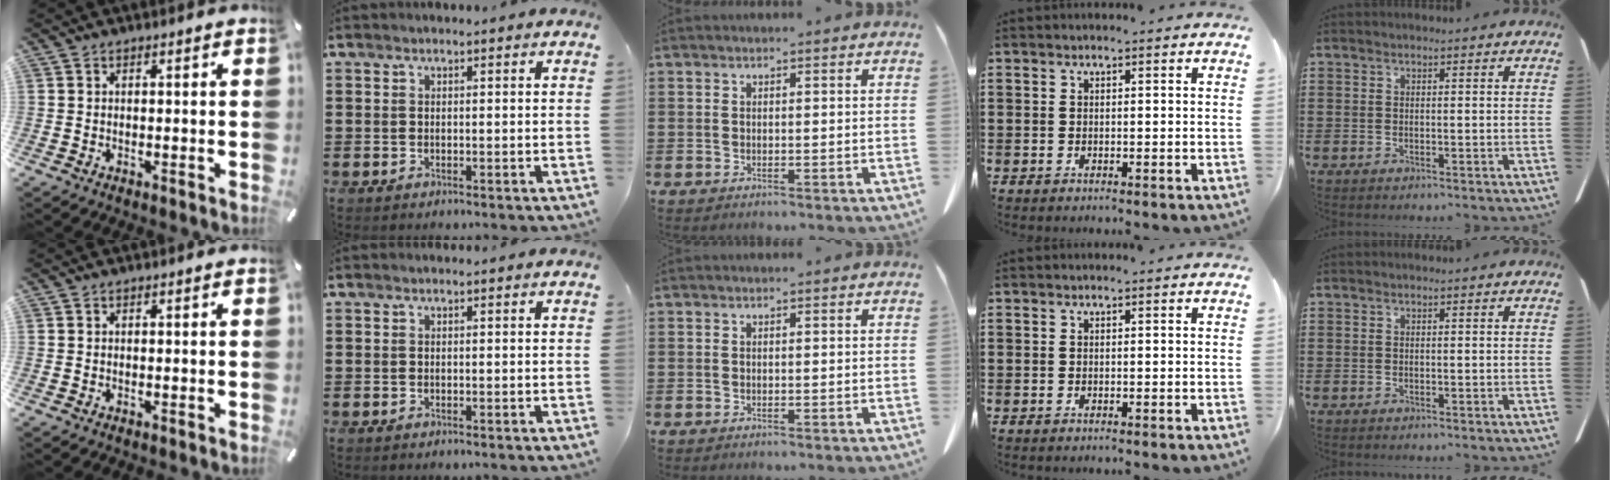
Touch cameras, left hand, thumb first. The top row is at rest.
{}